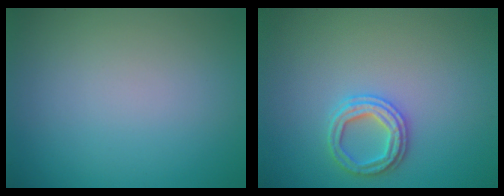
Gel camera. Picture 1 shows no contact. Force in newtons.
{"total": 2.4, "press": 2.4, "slide": 0.1}